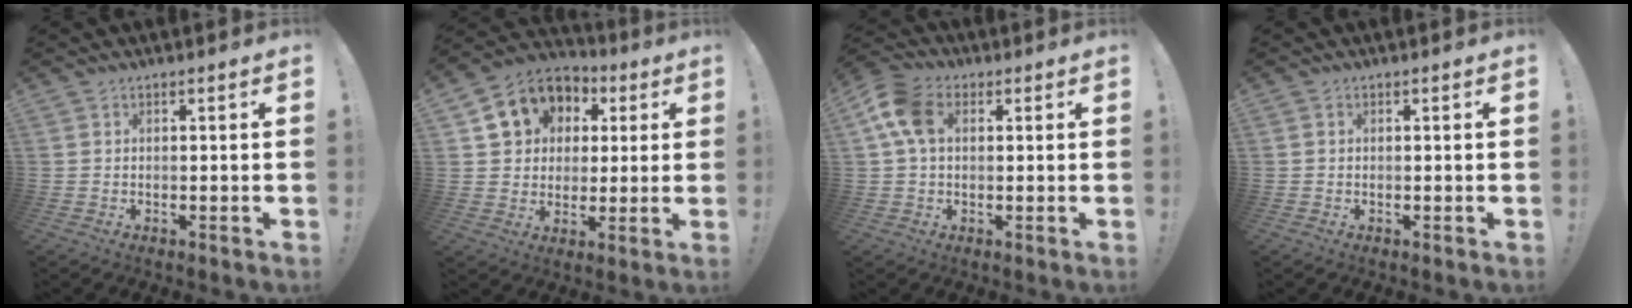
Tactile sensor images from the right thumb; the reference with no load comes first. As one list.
[{"total": 12.1, "force": [4.6, 10.3, 4.3], "torque": [-0.064, -0.022, 0.098]}, {"total": 10.3, "force": [2.5, 7.0, 7.2], "torque": [-0.150, 0.013, 0.049]}, {"total": 0.0}]